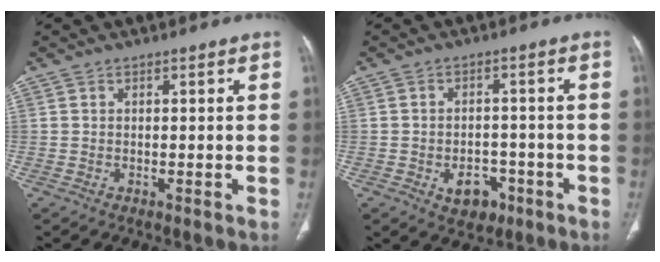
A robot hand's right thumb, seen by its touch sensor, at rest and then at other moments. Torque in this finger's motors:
{"motor_torque": [-0.17, 0.22, -0.09, 0.04, 0.07]}